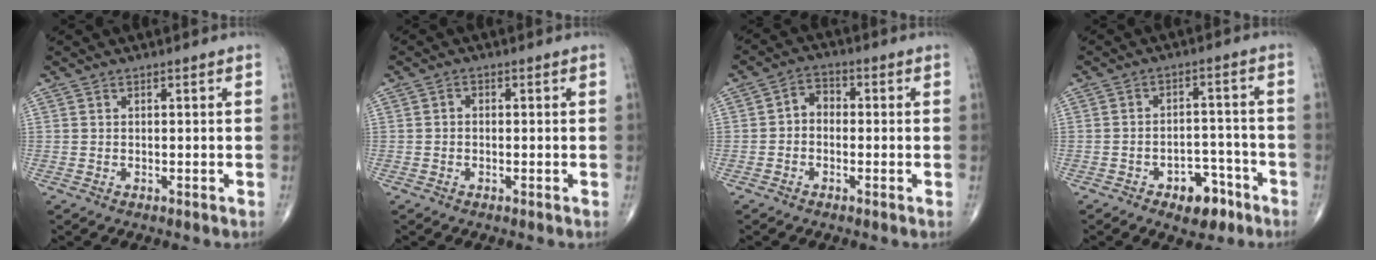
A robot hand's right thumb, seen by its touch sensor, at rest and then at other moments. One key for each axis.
{"total": 1.1, "fx": -0.2, "fy": 0.8, "fz": 0.6, "tx": -0.005, "ty": 0.003, "tz": -0.007}
{"total": 3.9, "fx": -0.6, "fy": 3.1, "fz": 2.4, "tx": -0.025, "ty": 0.018, "tz": -0.025}
{"total": 7.6, "fx": -4.4, "fy": 4.5, "fz": 4.2, "tx": -0.030, "ty": 0.039, "tz": -0.061}